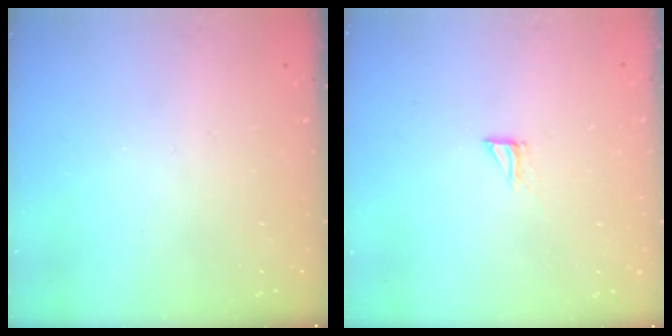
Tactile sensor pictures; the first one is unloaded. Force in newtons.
{"total": 4.6, "press": 4.5, "slide": 0.5}